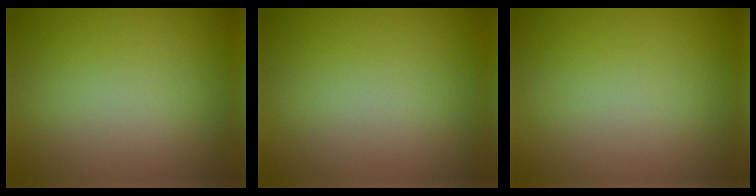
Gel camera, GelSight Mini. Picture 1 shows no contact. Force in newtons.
{"total": 0.0}
{"total": 0.0}